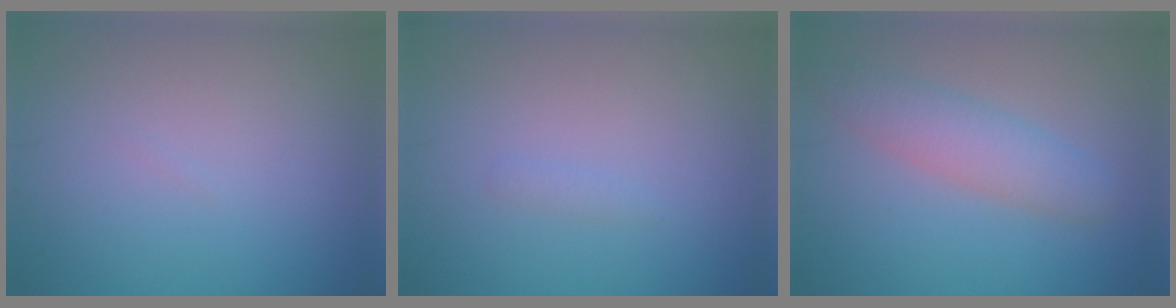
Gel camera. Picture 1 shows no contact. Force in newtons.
{"total": 0.6, "press": 0.6, "slide": 0.1}
{"total": 3.8, "press": 3.8, "slide": 0.1}